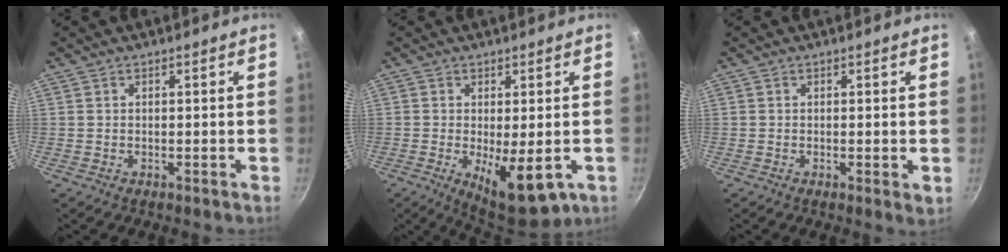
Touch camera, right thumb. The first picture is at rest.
{"total": 10.1, "force": [-2.5, 3.7, 9.1], "torque": [-0.127, -0.012, -0.022]}
{"total": 1.6, "force": [-0.1, 0.3, 1.5], "torque": [-0.024, -0.007, -0.002]}